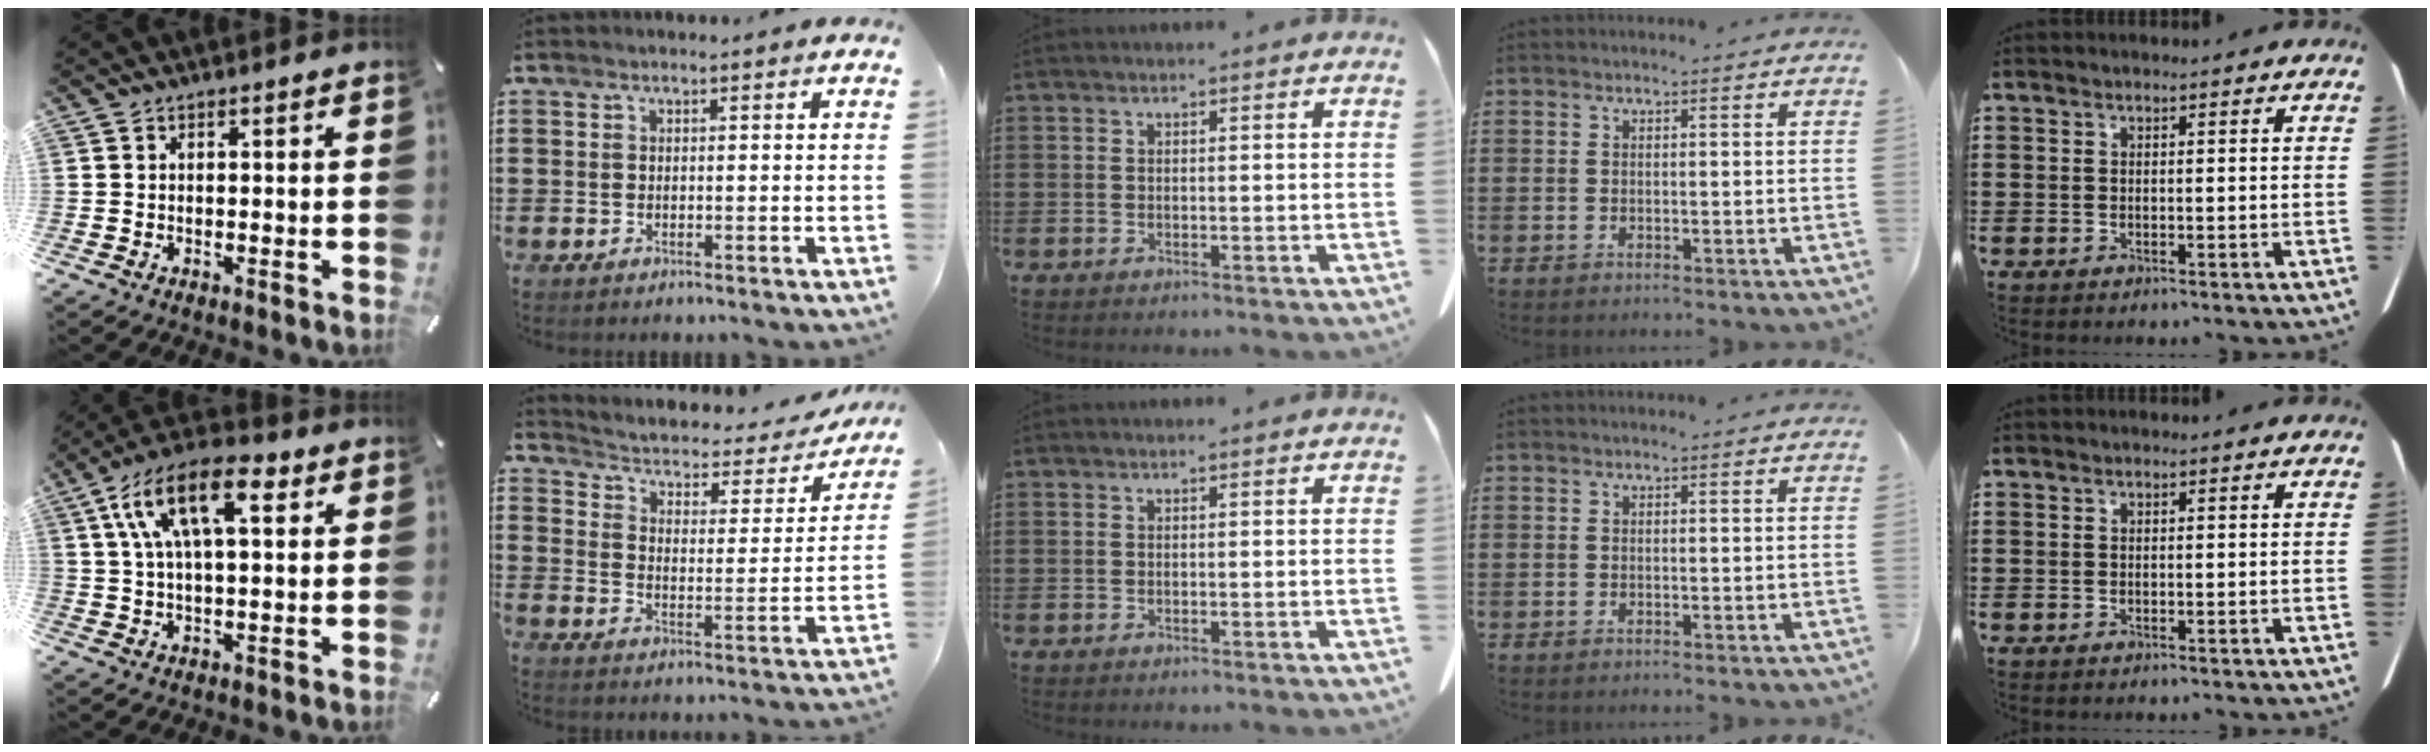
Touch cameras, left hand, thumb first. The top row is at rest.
{"thumb": {"total": 15.2, "force": [5.9, 7.1, 12.1], "torque": [-0.232, -0.003, 0.099]}, "index": {"total": 2.1, "force": [1.4, 1.2, 1.1], "torque": [-0.035, -0.020, 0.012]}}